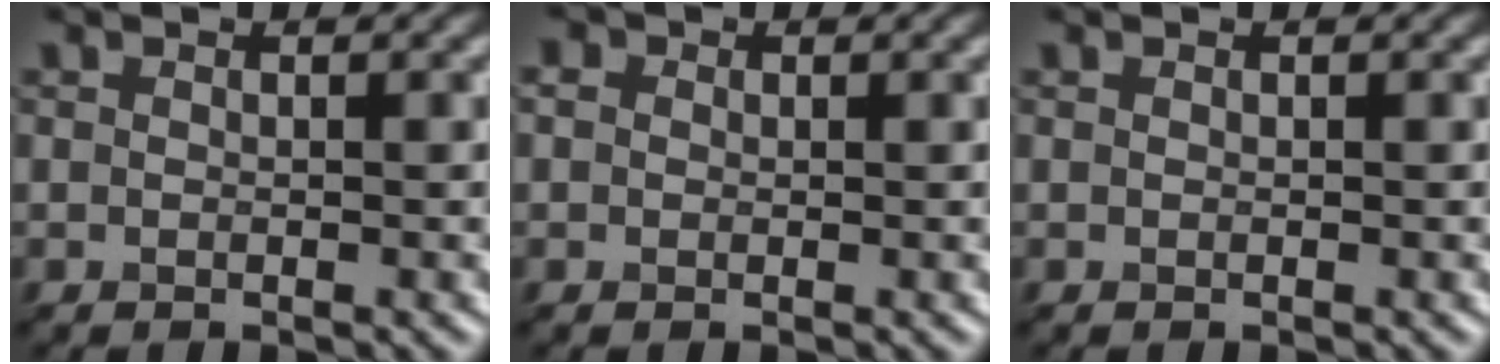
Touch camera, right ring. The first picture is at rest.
{"total": 1.1, "force": [0.5, 0.9, 0.4], "torque": [-0.010, 0.017, -0.002]}
{"total": 0.0}